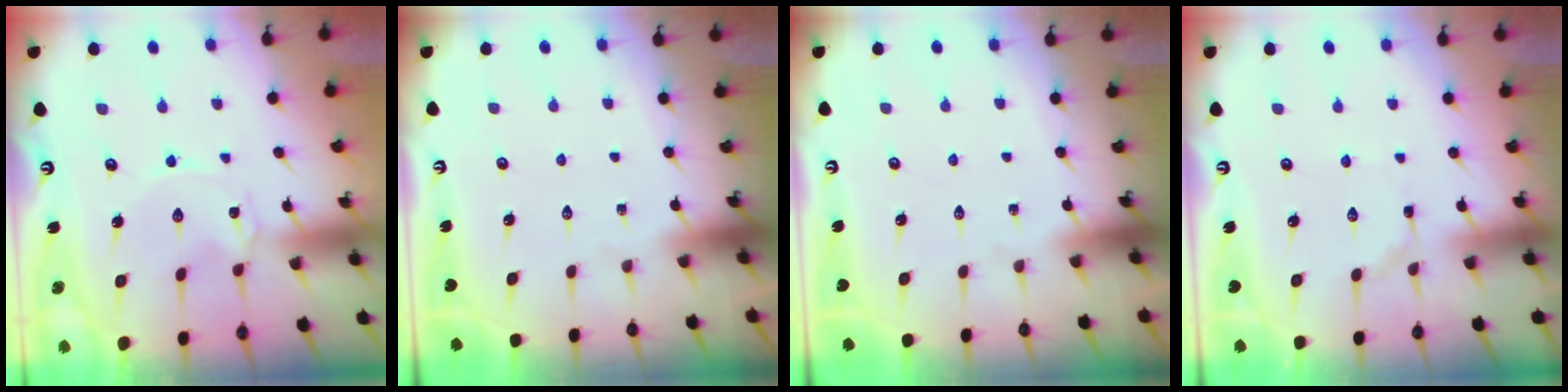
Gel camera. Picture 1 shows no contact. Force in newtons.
{"total": 0.0}
{"total": 0.0}
{"total": 3.0, "press": 2.9, "slide": 0.3}